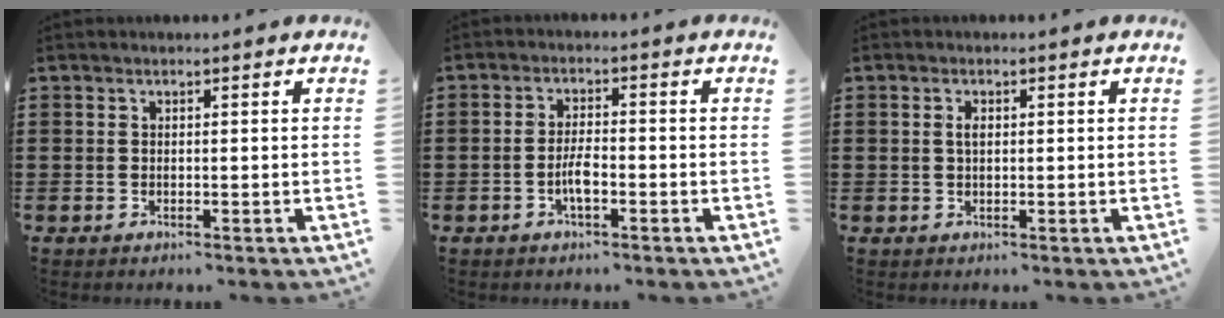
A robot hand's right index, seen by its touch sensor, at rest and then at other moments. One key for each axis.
{"total": 3.7, "fx": -1.4, "fy": 1.2, "fz": 3.2, "tx": -0.077, "ty": -0.001, "tz": -0.032}
{"total": 1.5, "fx": 0.3, "fy": 0.7, "fz": 1.3, "tx": -0.028, "ty": 0.005, "tz": 0.003}